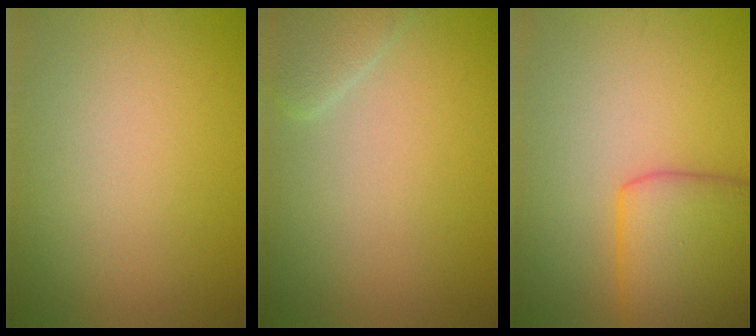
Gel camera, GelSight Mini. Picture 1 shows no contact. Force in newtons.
{"total": 2.0, "press": 2.0, "slide": 0.2}
{"total": 5.8, "press": 5.8, "slide": 0.3}